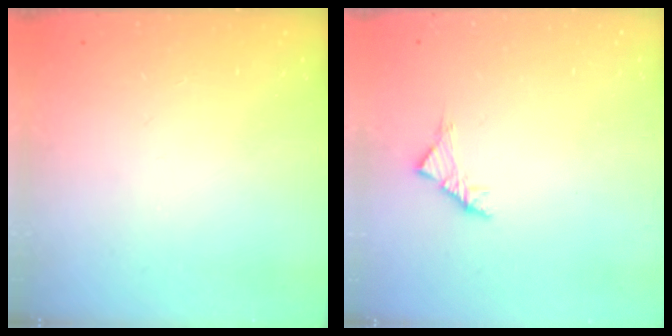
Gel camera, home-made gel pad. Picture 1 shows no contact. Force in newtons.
{"total": 2.8, "press": 2.6, "slide": 0.8}